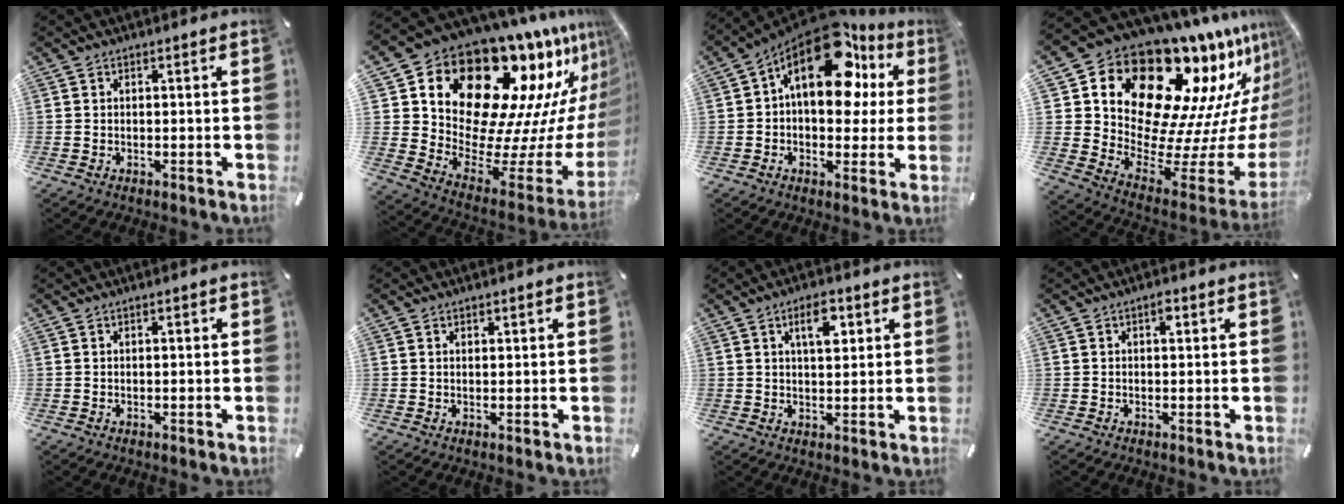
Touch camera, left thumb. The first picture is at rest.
{"total": 23.8, "force": [14.2, 13.9, 13.1], "torque": [-0.197, -0.151, 0.273]}
{"total": 20.1, "force": [9.6, 10.9, 14.0], "torque": [-0.220, -0.060, 0.163]}
{"total": 25.8, "force": [14.5, 15.4, 14.8], "torque": [-0.224, -0.156, 0.284]}
{"total": 0.7, "force": [0.0, 0.3, 0.7], "torque": [-0.011, 0.002, -0.001]}
{"total": 0.9, "force": [0.4, 0.6, 0.4], "torque": [-0.009, 0.002, 0.008]}
{"total": 7.0, "force": [2.9, 3.3, 5.4], "torque": [-0.082, -0.005, 0.044]}
{"total": 2.0, "force": [0.6, 1.1, 1.5], "torque": [-0.016, -0.001, 0.005]}